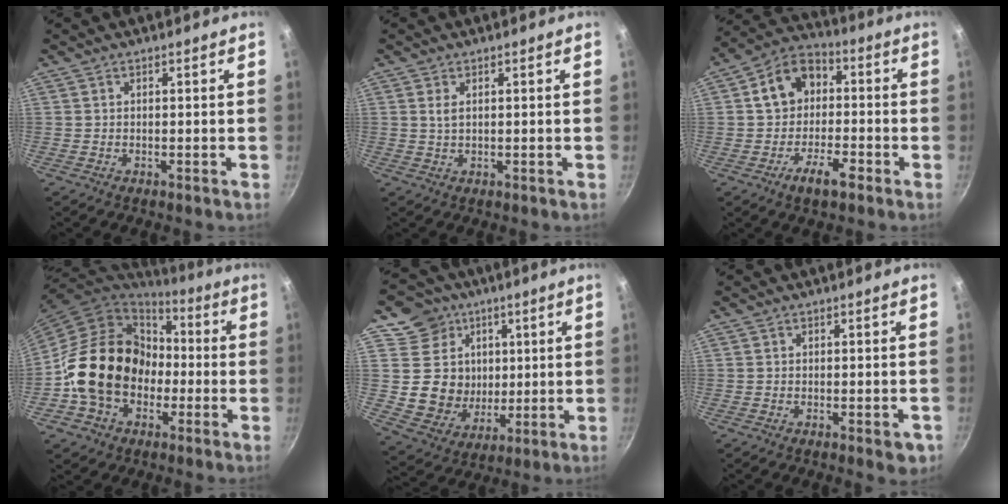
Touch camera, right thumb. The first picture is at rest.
{"total": 1.7, "force": [0.6, 0.9, 1.3], "torque": [-0.026, -0.003, 0.014]}
{"total": 11.5, "force": [-3.3, 8.0, 7.6], "torque": [-0.092, 0.041, -0.075]}
{"total": 19.7, "force": [-2.6, 15.8, 11.4], "torque": [-0.171, 0.051, -0.039]}
{"total": 14.7, "force": [3.8, 13.3, 4.8], "torque": [-0.054, -0.017, 0.073]}
{"total": 3.3, "force": [-1.4, 1.3, 2.6], "torque": [-0.025, 0.003, -0.018]}